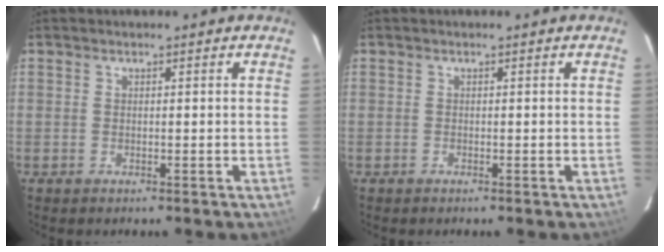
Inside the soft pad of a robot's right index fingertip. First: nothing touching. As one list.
[{"total": 0.0}]